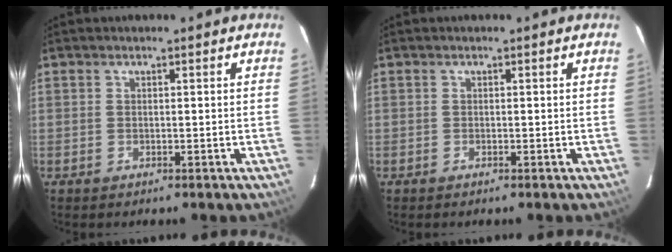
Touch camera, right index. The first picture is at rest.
{"total": 0.0}